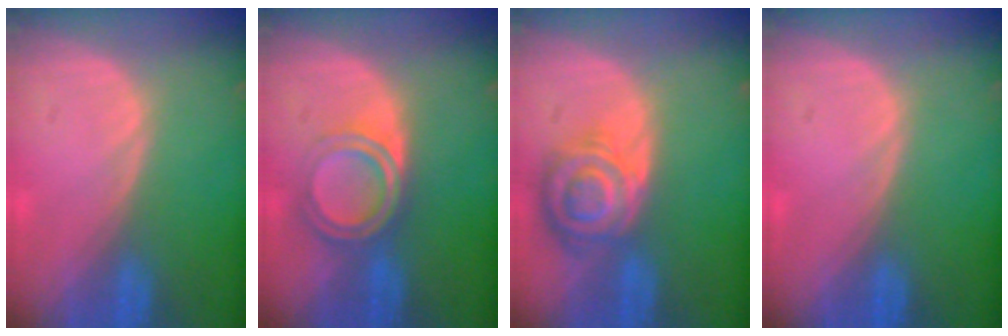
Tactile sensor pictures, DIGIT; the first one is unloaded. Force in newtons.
{"total": 5.8, "press": 5.0, "slide": 2.8}
{"total": 8.2, "press": 7.2, "slide": 4.0}
{"total": 0.0}